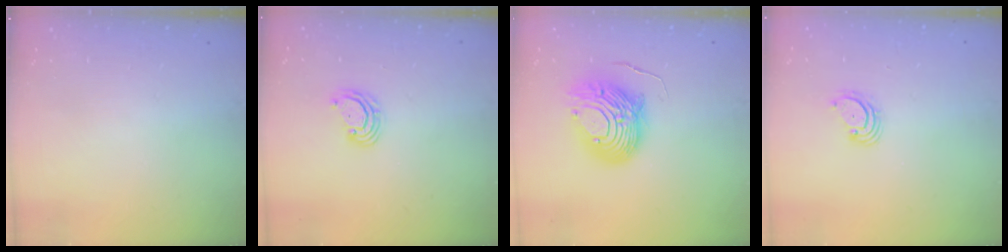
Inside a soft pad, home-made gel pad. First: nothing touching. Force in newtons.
{"total": 3.8, "press": 3.8, "slide": 0.3}
{"total": 12.1, "press": 12.0, "slide": 1.2}
{"total": 3.1, "press": 3.1, "slide": 0.3}